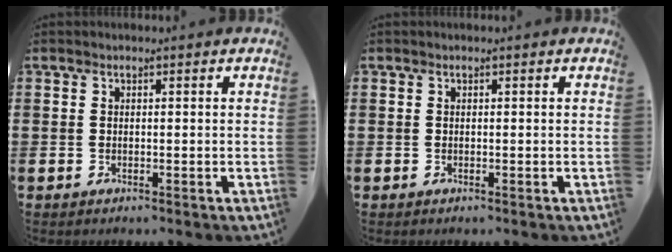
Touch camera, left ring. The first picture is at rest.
{"total": 0.0}